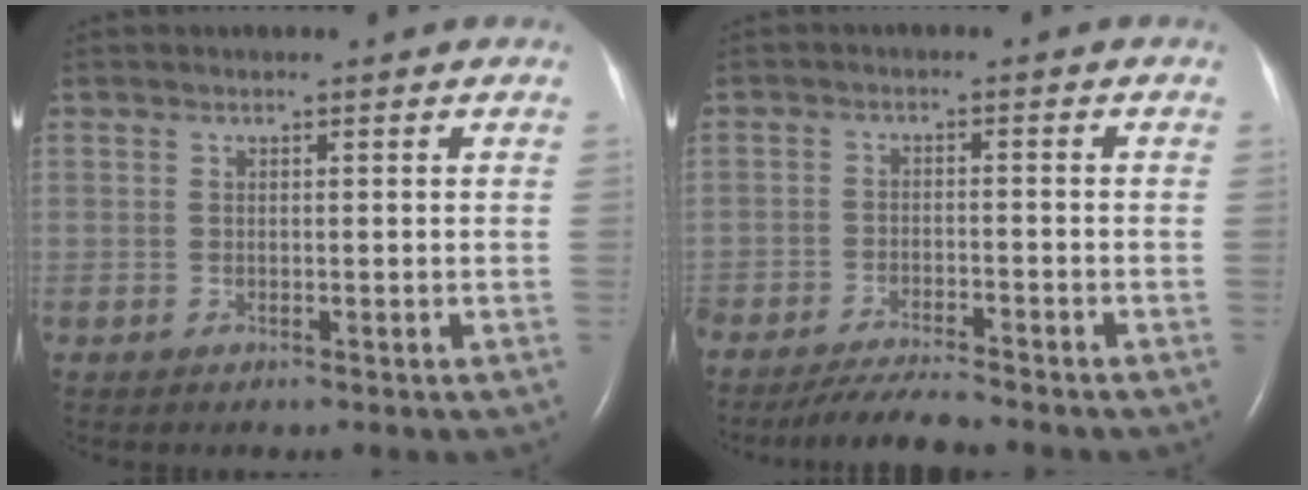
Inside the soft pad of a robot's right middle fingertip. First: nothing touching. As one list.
[{"total": 6.0, "force": [-5.6, -0.1, 2.2], "torque": [-0.039, -0.021, -0.097]}]